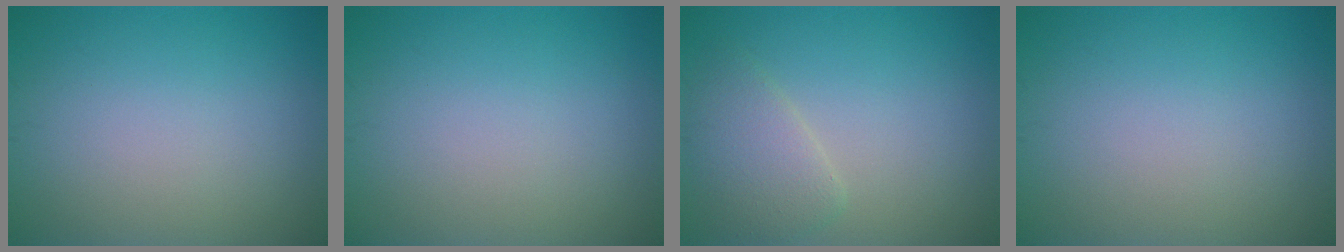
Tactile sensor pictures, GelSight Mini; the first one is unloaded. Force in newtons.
{"total": 0.0}
{"total": 2.9, "press": 2.8, "slide": 0.4}
{"total": 0.0}